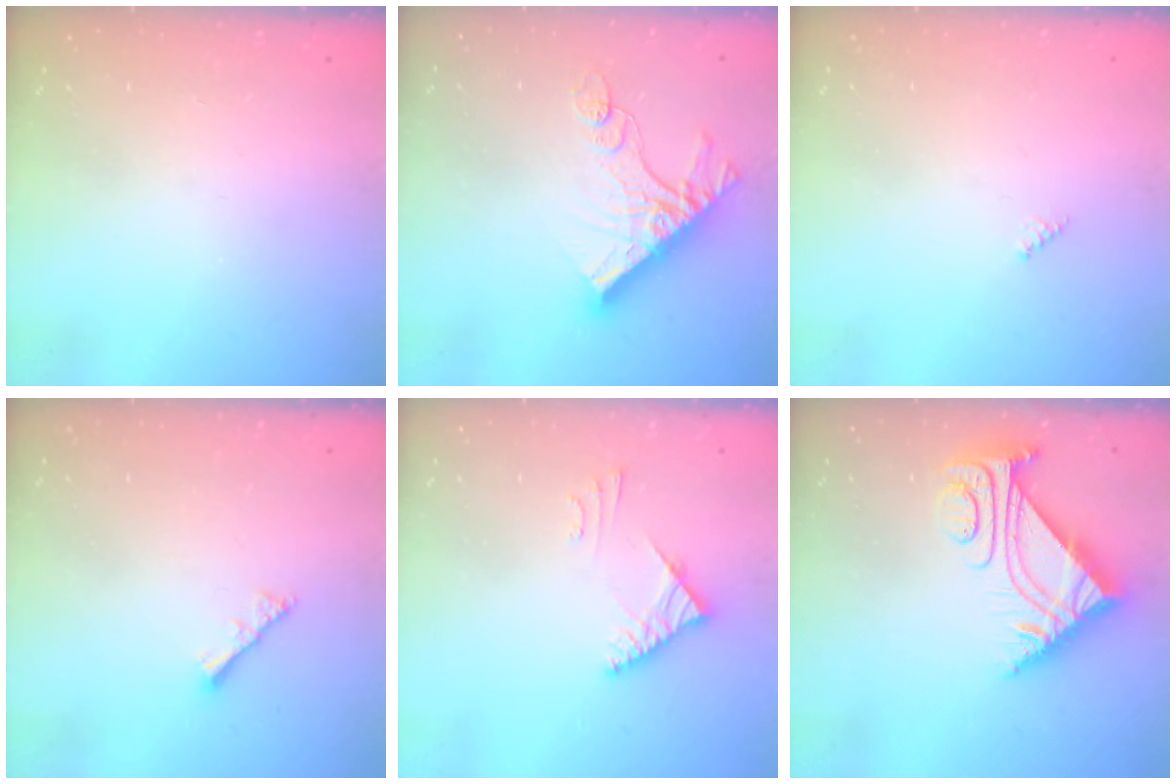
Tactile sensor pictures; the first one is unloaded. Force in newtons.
{"total": 13.3, "press": 13.3, "slide": 1.1}
{"total": 2.0, "press": 2.0, "slide": 0.2}
{"total": 2.8, "press": 2.8, "slide": 0.6}
{"total": 4.4, "press": 4.3, "slide": 0.8}
{"total": 8.0, "press": 8.0, "slide": 0.6}